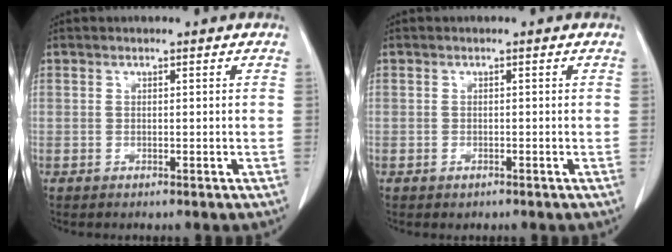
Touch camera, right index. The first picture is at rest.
{"total": 0.6, "force": [-0.4, 0.4, 0.2], "torque": [-0.007, 0.000, -0.005]}